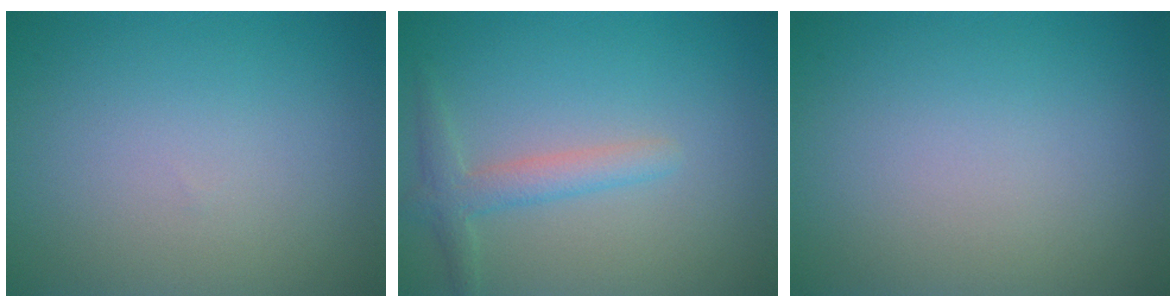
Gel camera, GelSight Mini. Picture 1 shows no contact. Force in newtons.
{"total": 2.4, "press": 2.4, "slide": 0.1}
{"total": 0.0}